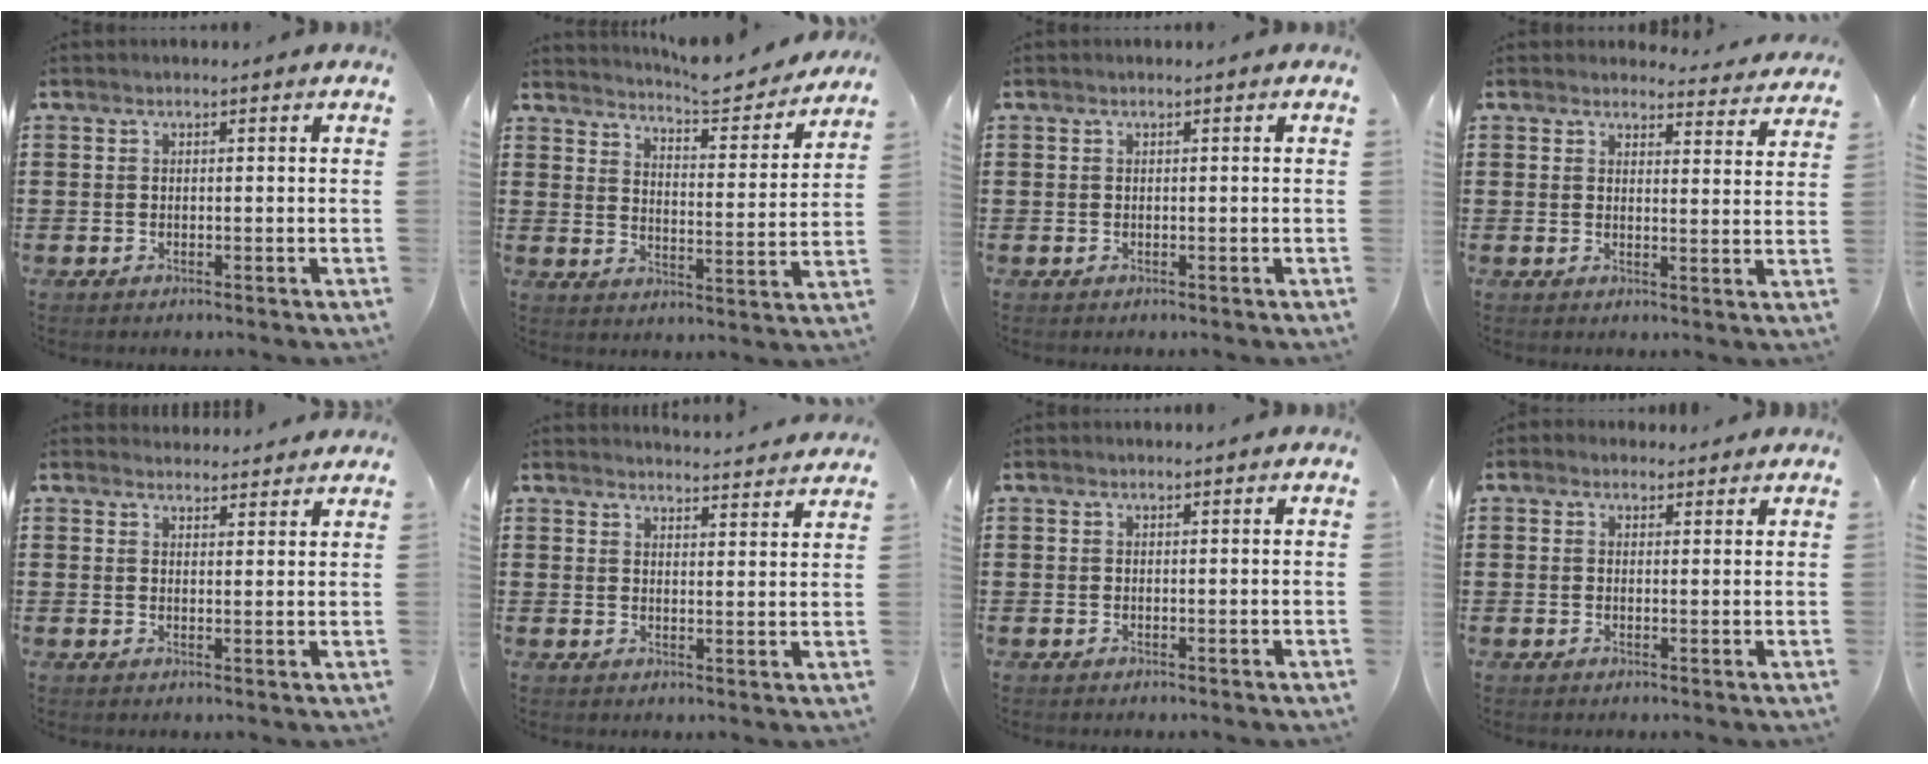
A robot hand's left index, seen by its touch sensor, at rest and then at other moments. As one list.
[{"total": 5.7, "force": [5.6, 0.1, 1.0], "torque": [-0.035, -0.045, 0.093]}, {"total": 0.0}, {"total": 3.4, "force": [3.4, 0.5, 0.5], "torque": [-0.014, -0.019, 0.059]}, {"total": 2.7, "force": [2.7, 0.4, 0.0], "torque": [0.000, -0.010, 0.050]}, {"total": 3.5, "force": [3.4, -0.4, 0.1], "torque": [-0.006, -0.025, 0.059]}, {"total": 0.0}, {"total": 1.7, "force": [1.3, 1.0, 0.2], "torque": [-0.009, 0.007, 0.026]}]